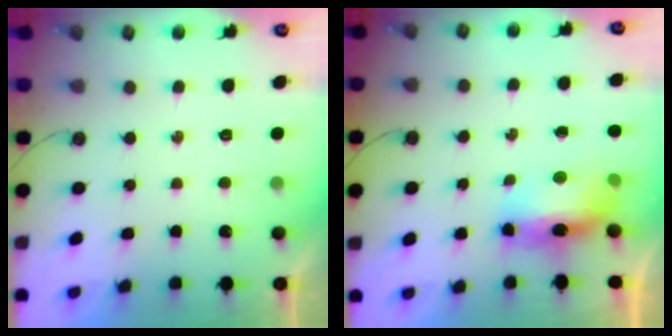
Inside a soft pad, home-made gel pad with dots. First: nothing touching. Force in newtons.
{"total": 8.4, "press": 8.4, "slide": 0.7}